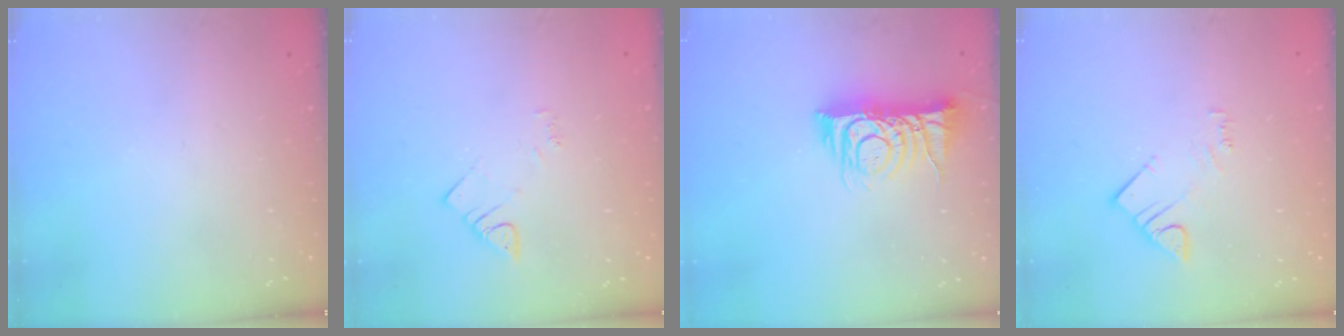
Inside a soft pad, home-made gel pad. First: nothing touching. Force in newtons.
{"total": 3.0, "press": 3.0, "slide": 0.6}
{"total": 10.8, "press": 10.8, "slide": 0.7}
{"total": 3.7, "press": 3.7, "slide": 0.3}